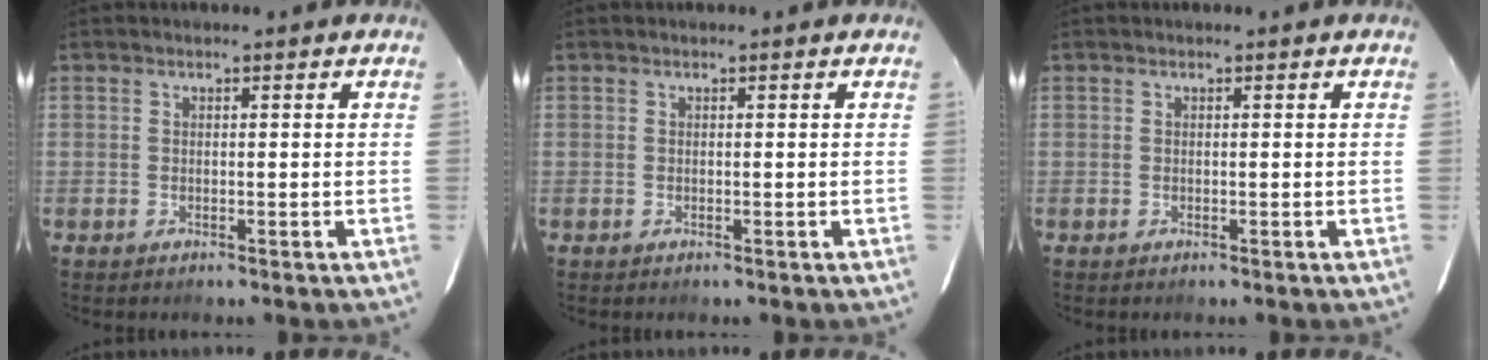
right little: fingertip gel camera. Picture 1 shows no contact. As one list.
[{"total": 0.0}, {"total": 0.0}]